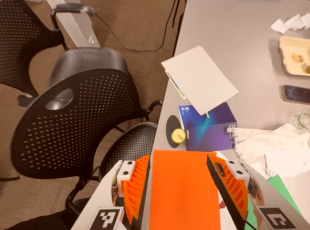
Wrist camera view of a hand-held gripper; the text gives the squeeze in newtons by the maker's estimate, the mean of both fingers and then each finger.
{"total": 0.0}